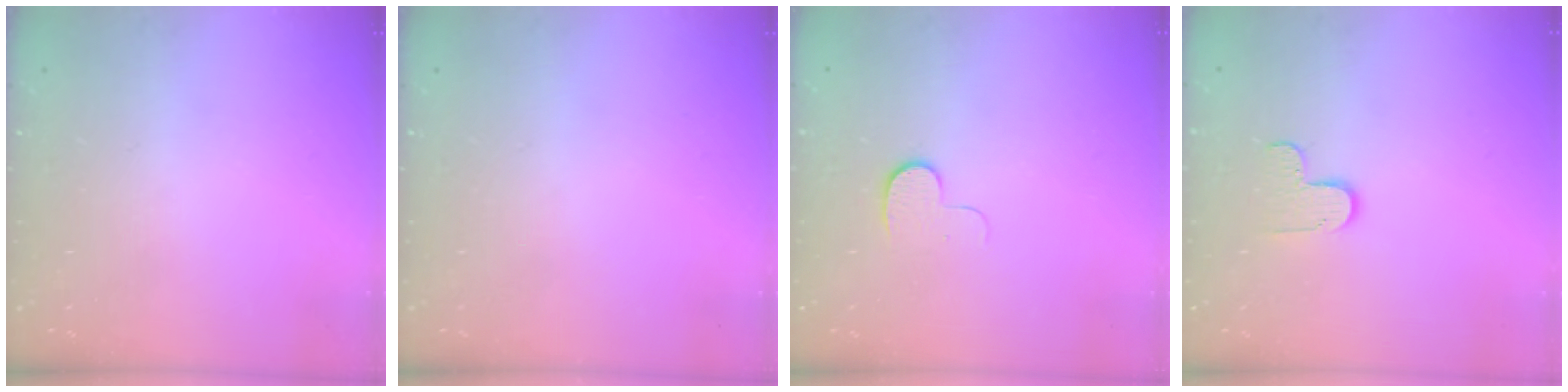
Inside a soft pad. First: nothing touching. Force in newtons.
{"total": 0.0}
{"total": 5.5, "press": 5.4, "slide": 0.8}
{"total": 5.7, "press": 5.7, "slide": 0.5}